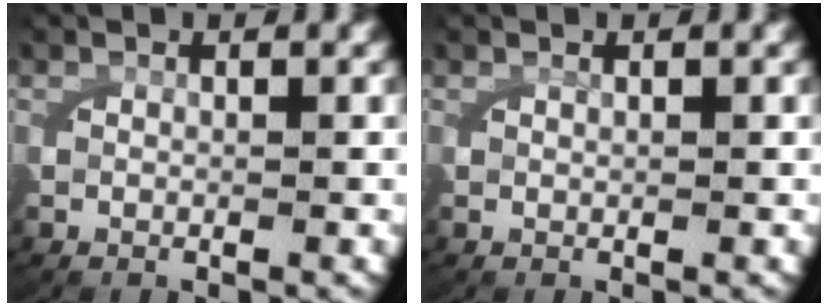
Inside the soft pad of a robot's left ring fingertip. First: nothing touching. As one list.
[{"total": 0.0}]